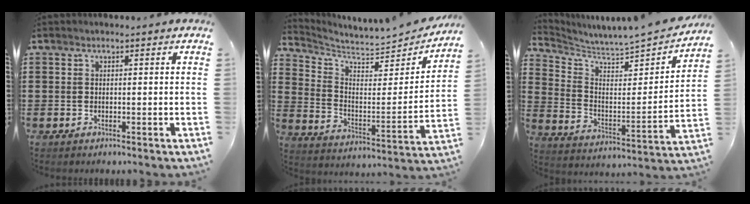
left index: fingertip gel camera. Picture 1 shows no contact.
{"total": 5.0, "force": [4.7, 0.6, 1.6], "torque": [-0.059, -0.045, 0.075]}
{"total": 4.2, "force": [4.1, 0.4, 0.8], "torque": [-0.044, -0.045, 0.061]}